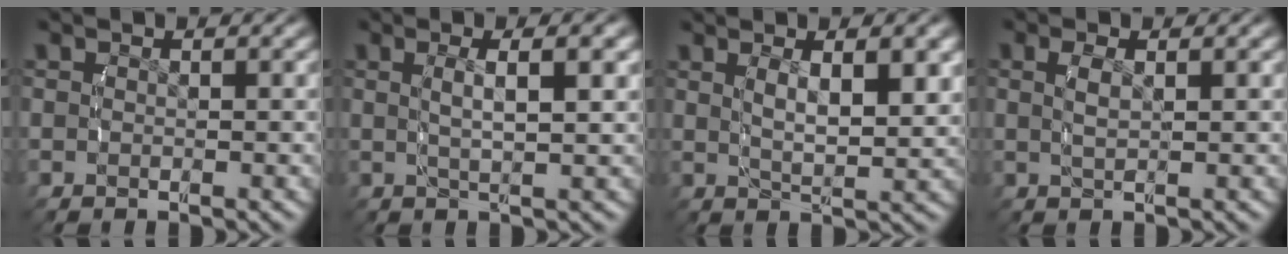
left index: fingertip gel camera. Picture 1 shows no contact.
{"total": 3.6, "force": [0.9, 0.4, 3.4], "torque": [-0.056, 0.001, 0.022]}
{"total": 3.9, "force": [1.1, 0.7, 3.6], "torque": [-0.060, -0.007, 0.030]}
{"total": 1.7, "force": [0.5, 0.1, 1.6], "torque": [-0.031, -0.003, 0.015]}